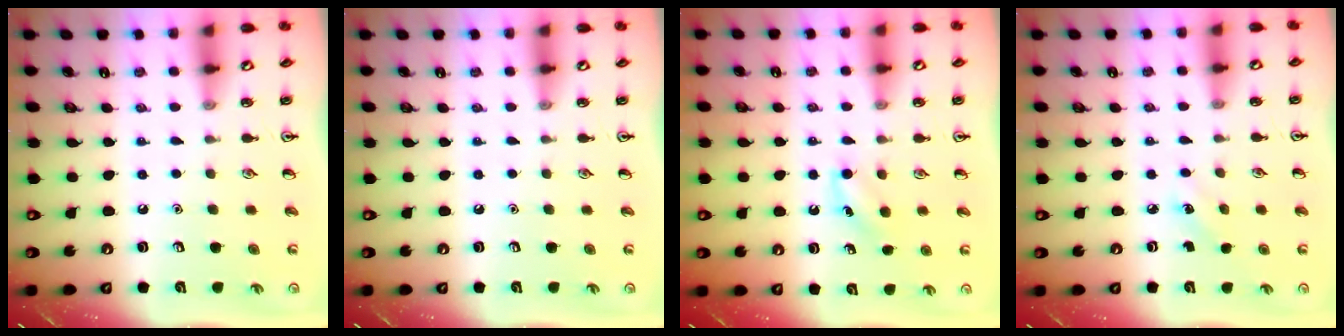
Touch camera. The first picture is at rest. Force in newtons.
{"total": 0.0}
{"total": 4.1, "press": 3.9, "slide": 1.3}
{"total": 1.9, "press": 1.7, "slide": 0.7}